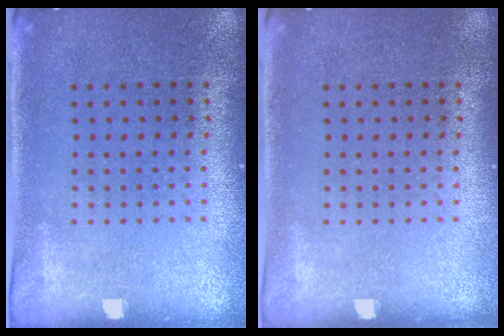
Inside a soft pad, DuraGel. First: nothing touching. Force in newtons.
{"total": 0.0}